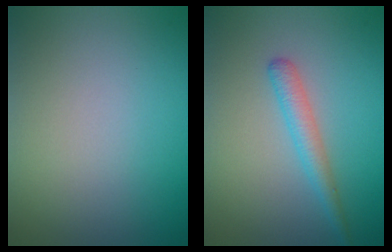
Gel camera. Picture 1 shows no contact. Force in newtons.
{"total": 2.1, "press": 2.1, "slide": 0.1}